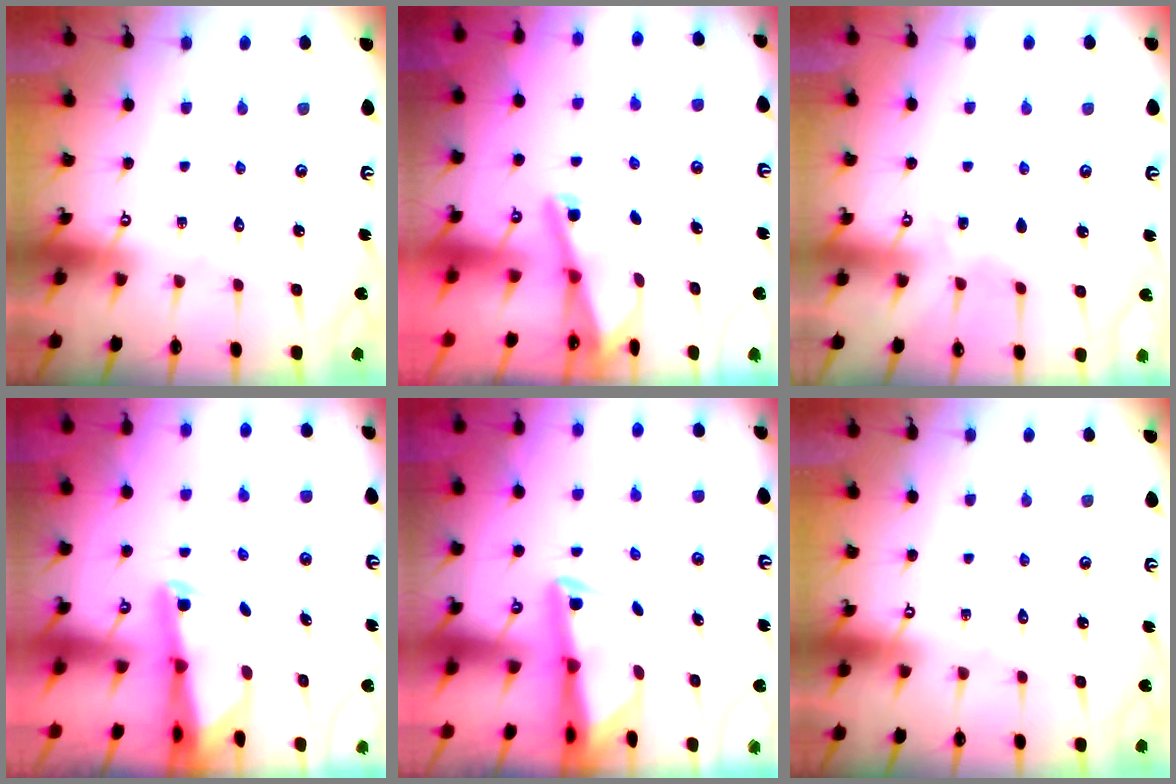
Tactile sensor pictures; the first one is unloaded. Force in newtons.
{"total": 2.1, "press": 2.0, "slide": 0.4}
{"total": 5.5, "press": 5.5, "slide": 0.5}
{"total": 2.6, "press": 2.5, "slide": 0.5}
{"total": 3.0, "press": 2.9, "slide": 1.0}
{"total": 0.0}